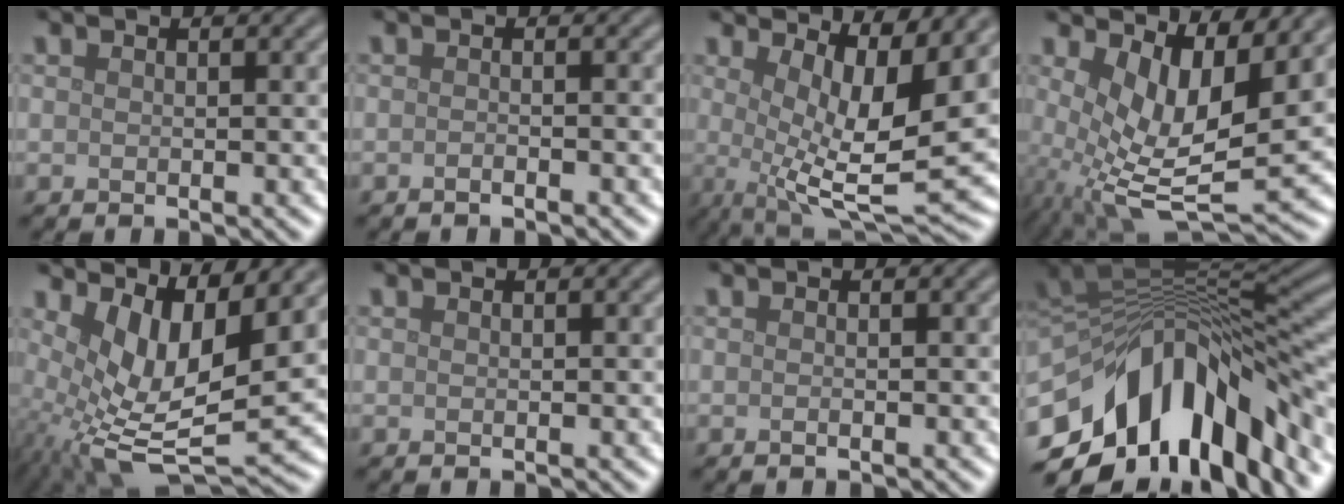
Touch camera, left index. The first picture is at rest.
{"total": 0.8, "force": [-0.6, 0.2, 0.6], "torque": [-0.008, 0.001, -0.013]}
{"total": 9.9, "force": [2.1, 3.0, 9.1], "torque": [-0.143, -0.009, 0.038]}
{"total": 8.3, "force": [1.3, 3.6, 7.3], "torque": [-0.148, -0.019, 0.023]}
{"total": 9.0, "force": [1.7, 3.4, 8.2], "torque": [-0.168, -0.015, 0.038]}
{"total": 0.0}
{"total": 0.7, "force": [-0.2, 0.3, 0.6], "torque": [-0.009, -0.004, -0.010]}
{"total": 14.6, "force": [-5.7, 7.6, 11.1], "torque": [-0.193, 0.005, -0.091]}